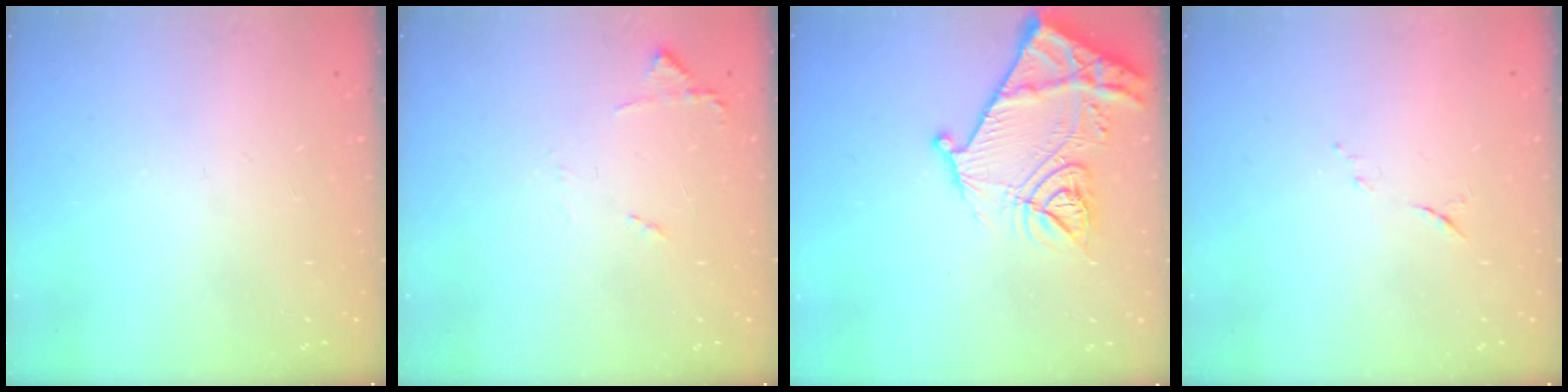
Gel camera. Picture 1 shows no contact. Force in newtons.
{"total": 7.8, "press": 7.7, "slide": 0.7}
{"total": 18.3, "press": 18.2, "slide": 2.0}
{"total": 5.5, "press": 5.4, "slide": 1.1}